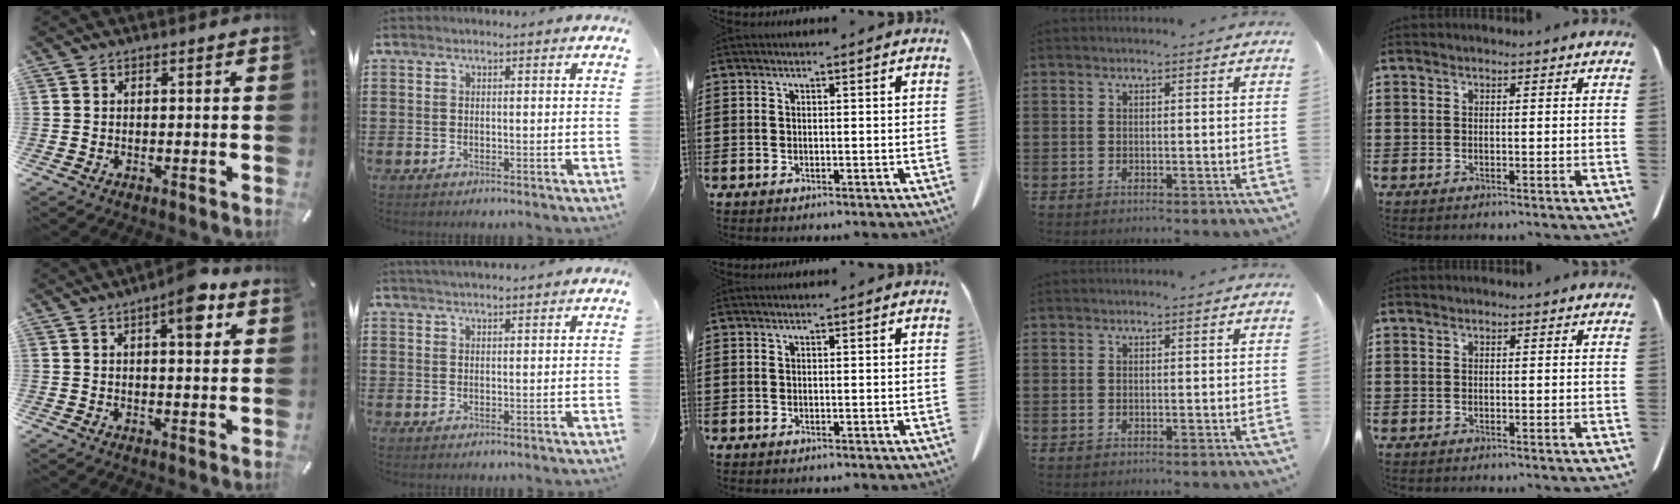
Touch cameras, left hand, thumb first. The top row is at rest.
{"thumb": {"total": 7.7, "force": [3.6, 2.7, 6.2], "torque": [-0.078, -0.014, 0.051]}, "index": {"total": 1.8, "force": [1.8, -0.1, 0.4], "torque": [-0.010, 0.002, 0.034]}}